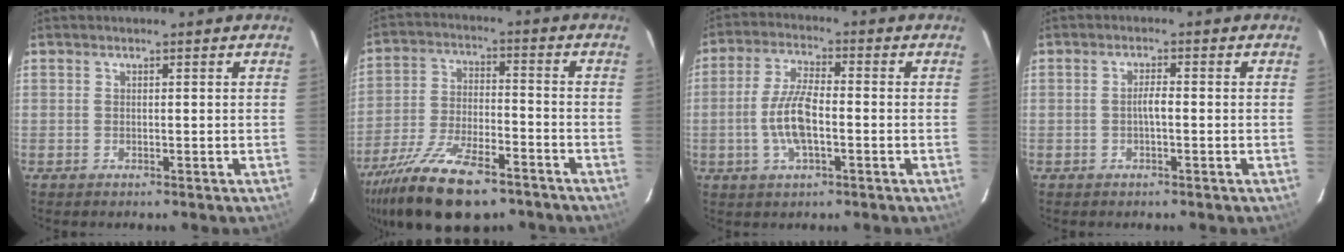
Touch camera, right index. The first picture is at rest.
{"total": 19.1, "force": [-13.6, 6.8, 11.5], "torque": [-0.234, -0.039, -0.232]}
{"total": 8.6, "force": [-2.1, 2.8, 7.8], "torque": [-0.162, 0.004, -0.041]}
{"total": 1.8, "force": [-0.5, 0.3, 1.7], "torque": [-0.033, 0.007, -0.011]}